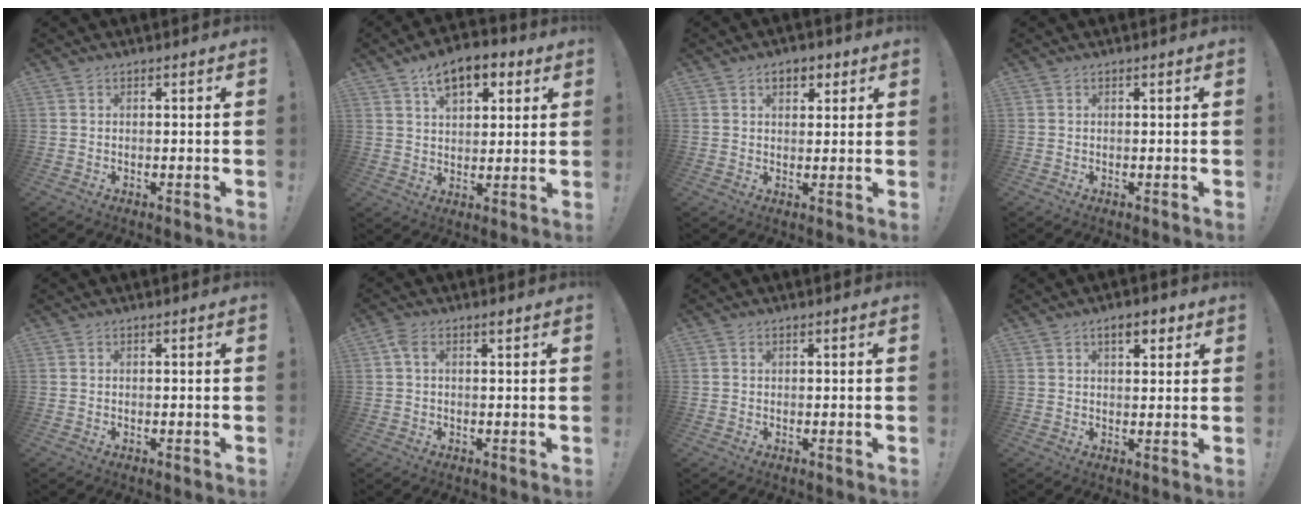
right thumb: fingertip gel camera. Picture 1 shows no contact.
{"total": 10.5, "force": [5.6, 6.2, 6.4], "torque": [-0.094, -0.012, 0.104]}
{"total": 4.6, "force": [2.2, 3.0, 2.6], "torque": [-0.035, 0.002, 0.036]}
{"total": 0.0}
{"total": 0.0}
{"total": 2.0, "force": [0.9, 0.8, 1.6], "torque": [-0.028, 0.001, 0.014]}
{"total": 0.5, "force": [0.2, 0.4, -0.2], "torque": [0.010, -0.001, 0.004]}
{"total": 5.2, "force": [2.9, 2.3, 3.7], "torque": [-0.045, -0.008, 0.045]}